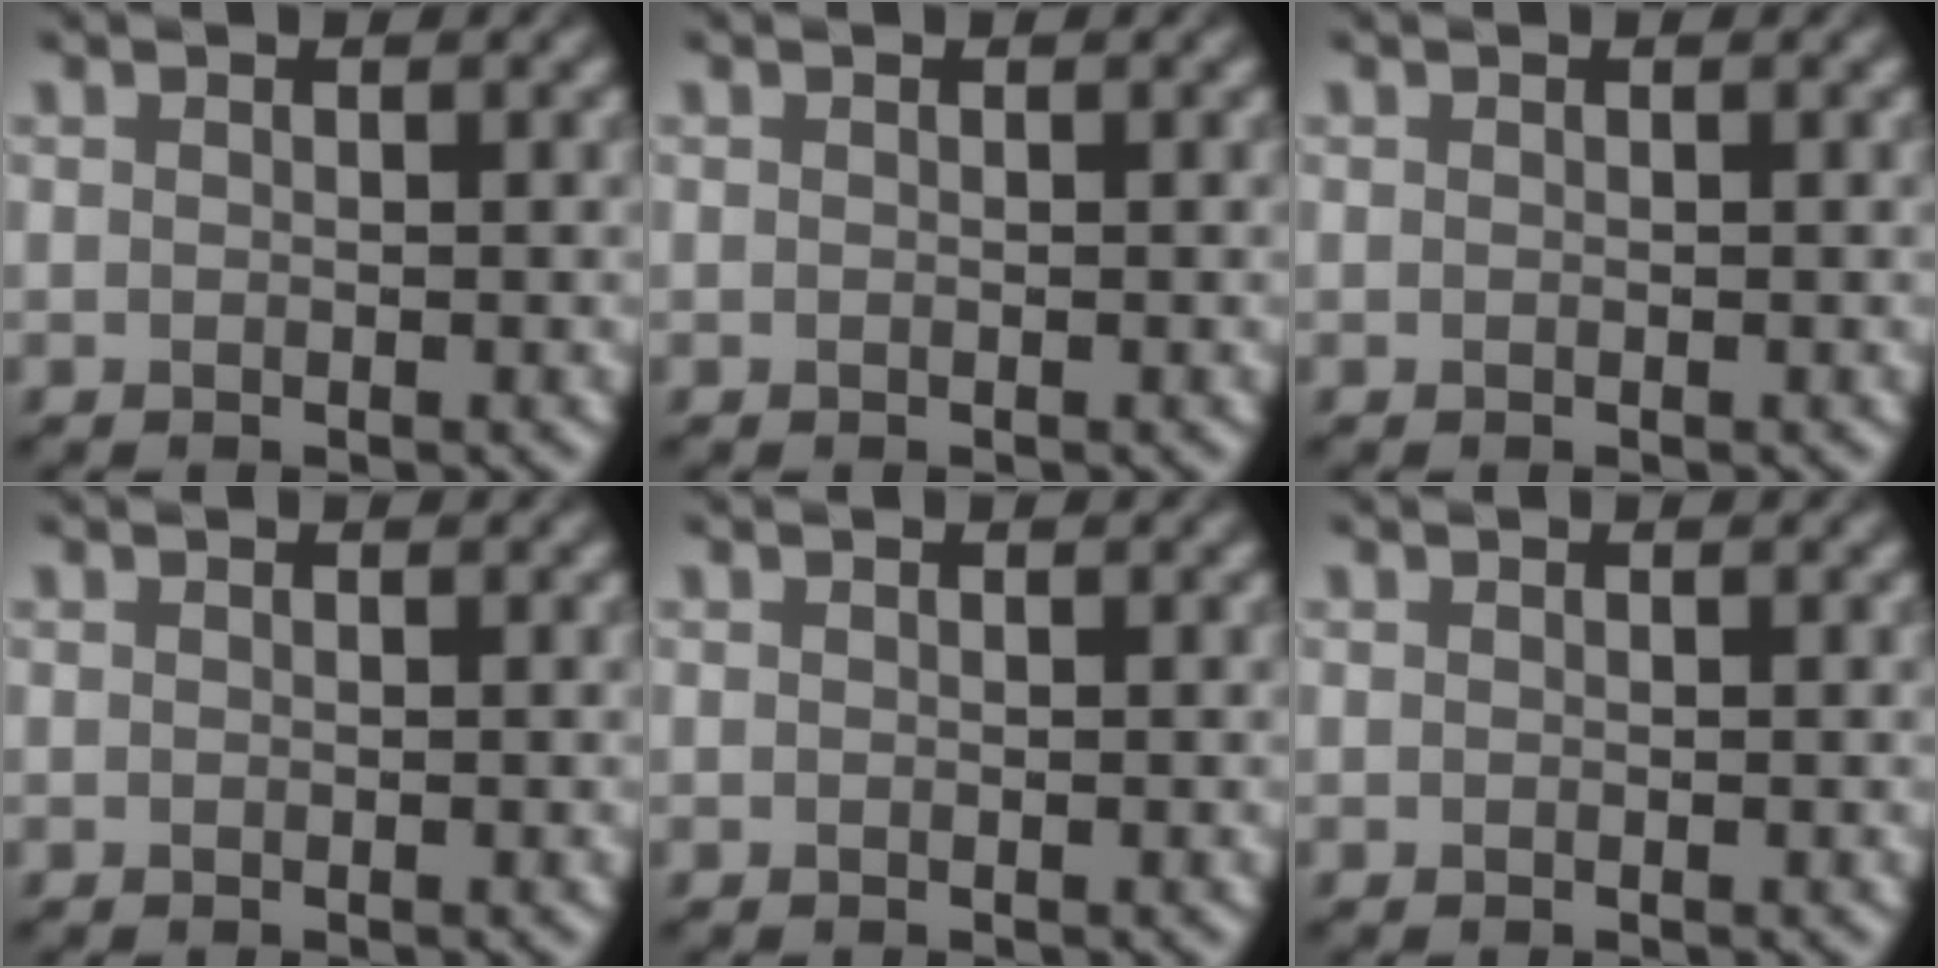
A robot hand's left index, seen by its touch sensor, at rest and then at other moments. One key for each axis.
{"total": 0.0}
{"total": 0.0}
{"total": 0.0}
{"total": 0.0}
{"total": 0.0}